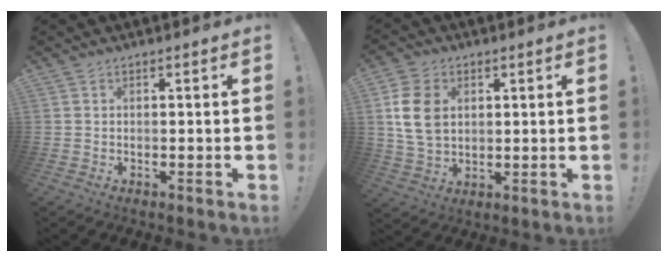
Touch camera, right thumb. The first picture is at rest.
{"total": 12.2, "force": [2.5, 8.9, 7.9], "torque": [-0.148, 0.002, 0.050]}